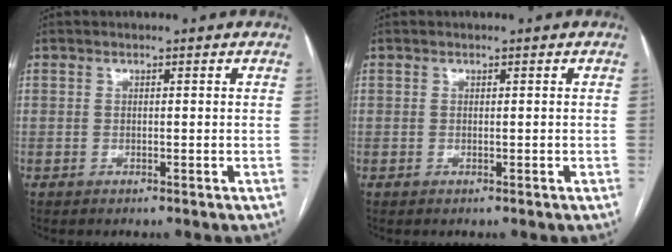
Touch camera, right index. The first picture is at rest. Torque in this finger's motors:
{"motor_torque": [0.02, 0.01, 0.00, 0.01]}